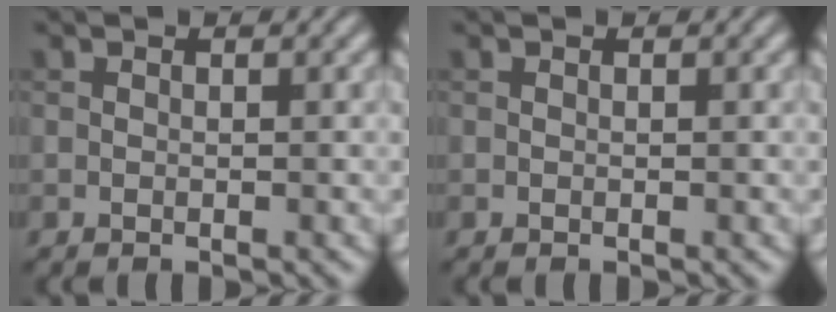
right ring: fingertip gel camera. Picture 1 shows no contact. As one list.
[{"total": 0.0}]